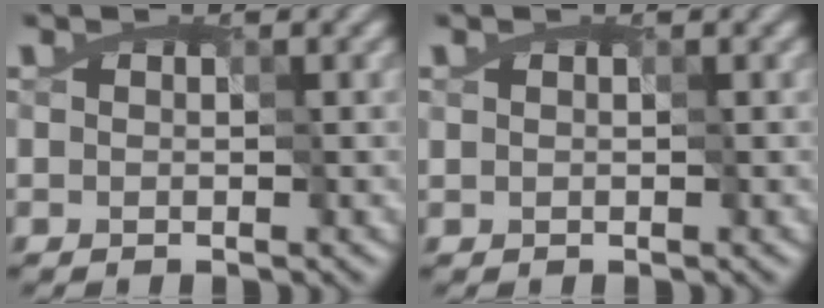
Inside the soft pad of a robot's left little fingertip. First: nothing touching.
{"total": 0.0}